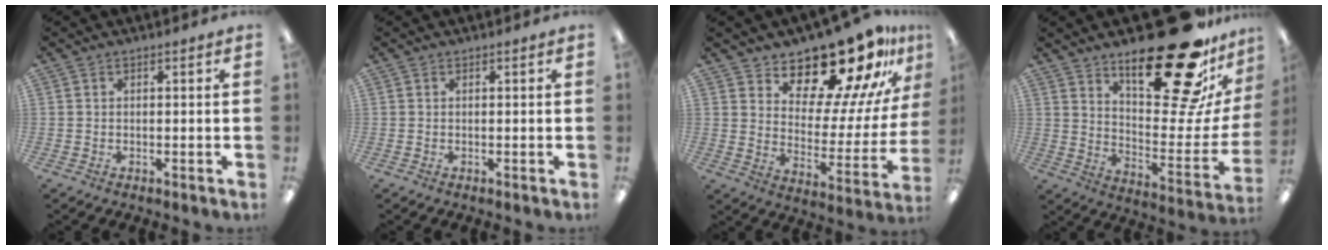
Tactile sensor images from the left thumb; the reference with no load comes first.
{"total": 0.0}
{"total": 18.7, "force": [16.0, 6.1, 7.3], "torque": [-0.108, -0.127, 0.268]}
{"total": 29.3, "force": [19.2, 10.2, 19.6], "torque": [-0.258, -0.131, 0.311]}